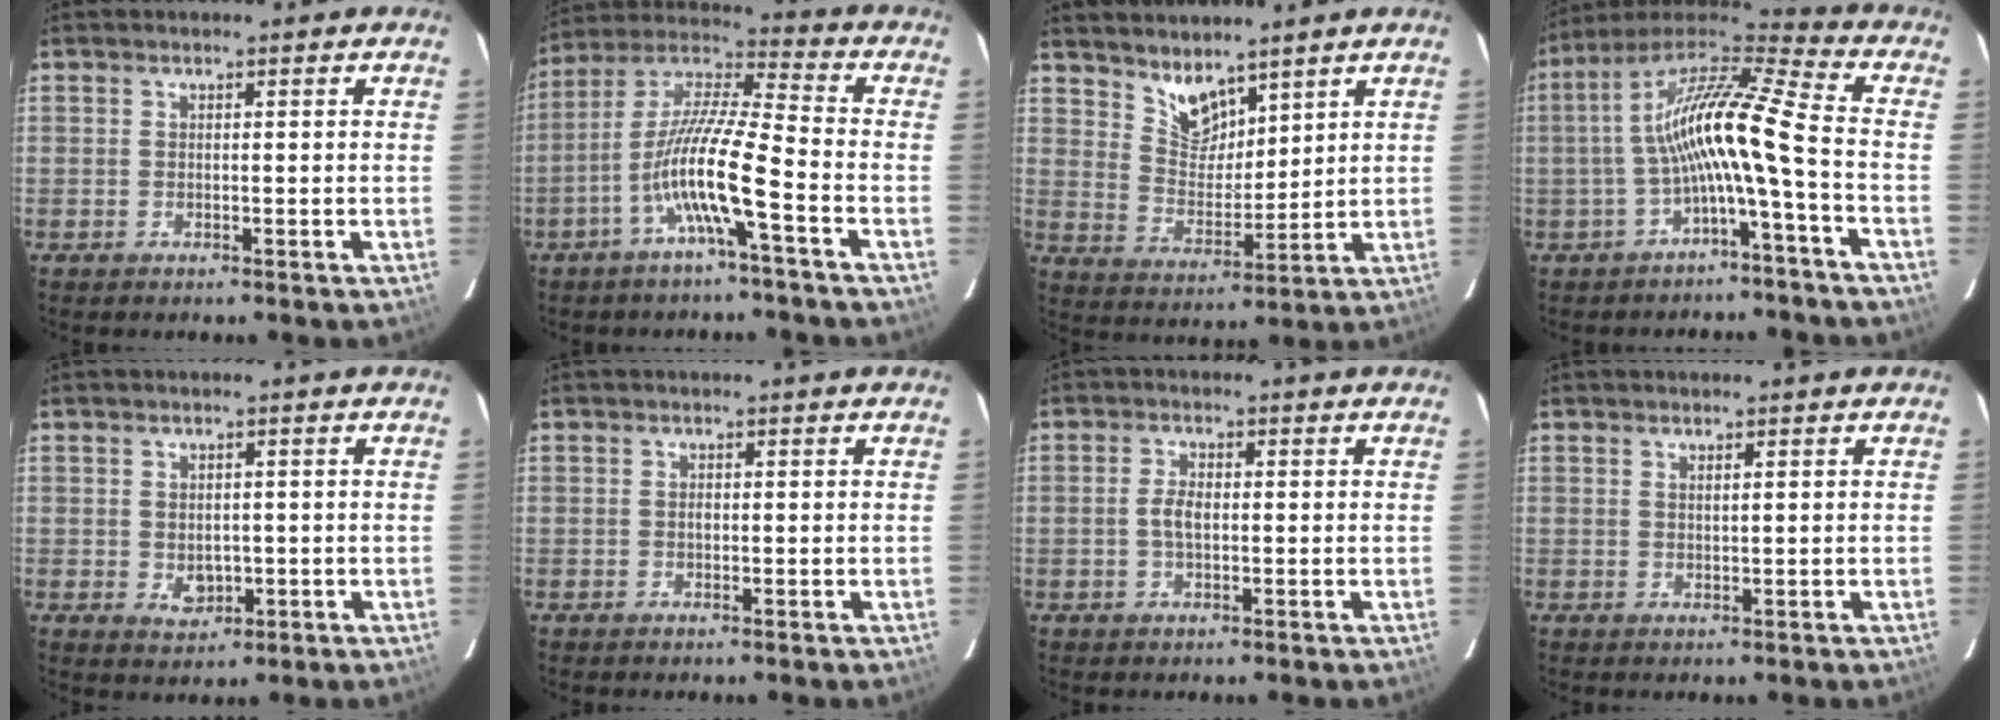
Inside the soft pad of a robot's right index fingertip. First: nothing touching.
{"total": 12.2, "force": [-5.3, 0.3, 11.0], "torque": [-0.217, 0.004, -0.107]}
{"total": 7.2, "force": [5.7, 3.3, 2.8], "torque": [-0.039, -0.001, 0.114]}
{"total": 14.3, "force": [-2.8, 0.9, 14.0], "torque": [-0.266, 0.018, -0.060]}
{"total": 3.7, "force": [-0.6, 3.0, 2.0], "torque": [-0.033, -0.004, 0.000]}
{"total": 0.6, "force": [-0.1, 0.4, 0.4], "torque": [-0.007, 0.003, -0.003]}
{"total": 2.8, "force": [-0.3, 1.3, 2.4], "torque": [-0.051, 0.003, -0.005]}
{"total": 0.8, "force": [0.5, -0.1, 0.6], "torque": [-0.010, 0.002, 0.010]}